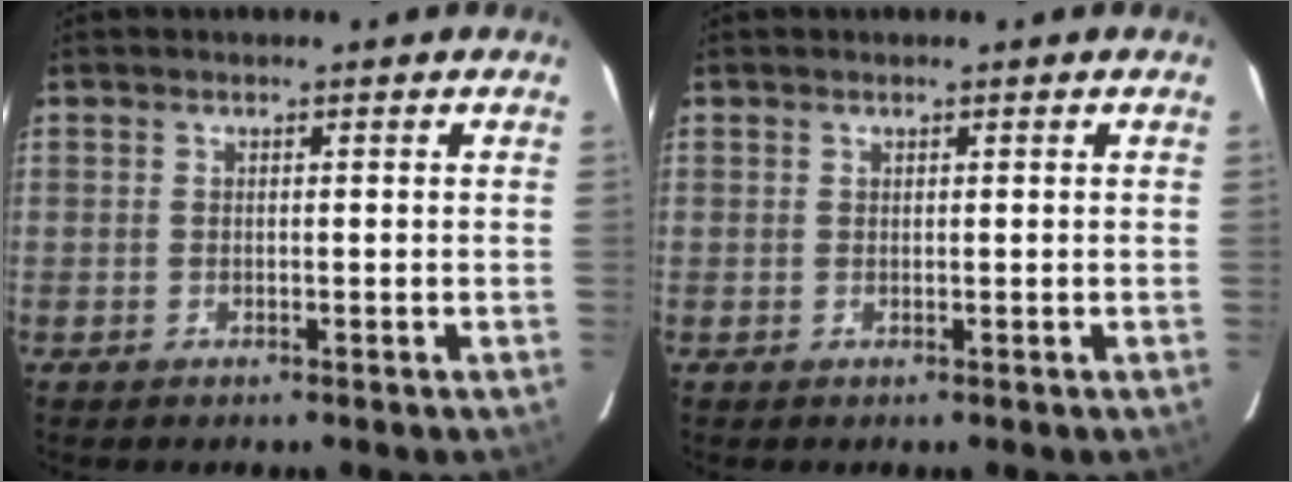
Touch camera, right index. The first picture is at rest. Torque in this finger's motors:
{"motor_torque": [0.07, 0.04, 0.03, 0.01]}